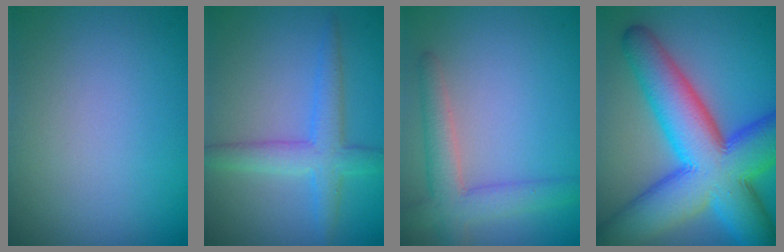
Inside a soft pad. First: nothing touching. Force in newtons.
{"total": 3.7, "press": 3.7, "slide": 0.1}
{"total": 4.0, "press": 4.0, "slide": 0.3}
{"total": 14.5, "press": 14.5, "slide": 0.2}